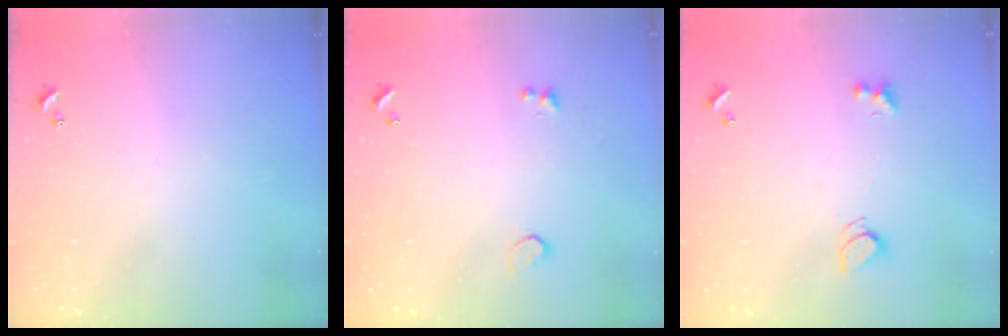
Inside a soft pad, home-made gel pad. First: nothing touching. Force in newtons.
{"total": 0.8, "press": 0.6, "slide": 0.4}
{"total": 2.5, "press": 2.4, "slide": 0.7}